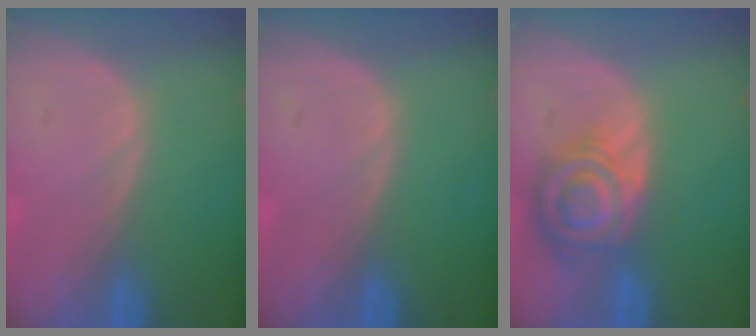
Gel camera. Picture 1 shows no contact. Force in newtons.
{"total": 0.0}
{"total": 8.3, "press": 7.2, "slide": 4.0}